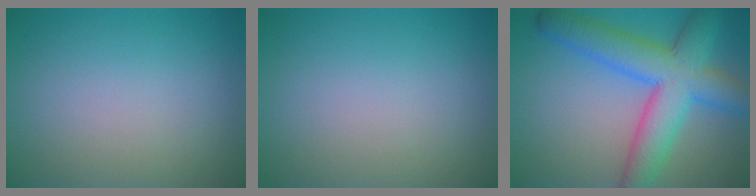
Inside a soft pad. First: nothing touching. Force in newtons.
{"total": 0.0}
{"total": 8.6, "press": 8.6, "slide": 0.4}